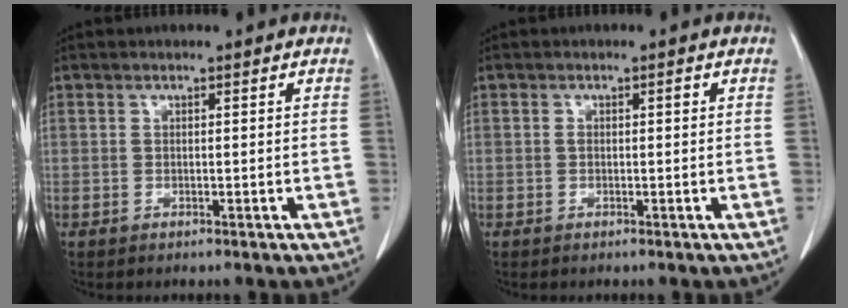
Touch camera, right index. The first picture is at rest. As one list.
[{"total": 1.0, "force": [0.1, 0.4, 0.9], "torque": [-0.016, 0.007, 0.004]}]